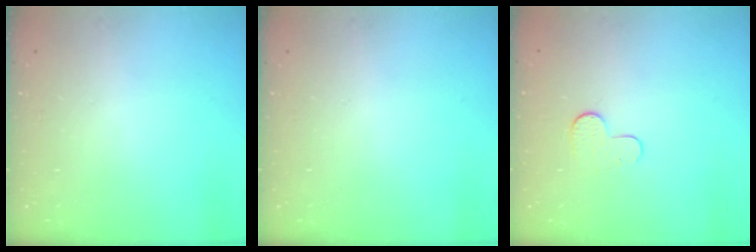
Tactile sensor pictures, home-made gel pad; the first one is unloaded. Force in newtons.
{"total": 0.0}
{"total": 5.3, "press": 5.3, "slide": 0.4}